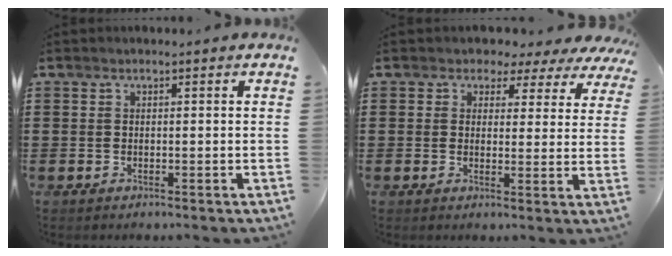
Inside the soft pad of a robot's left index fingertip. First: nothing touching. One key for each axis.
{"total": 2.8, "fx": 2.0, "fy": 1.8, "fz": 0.4, "tx": -0.020, "ty": -0.011, "tz": 0.031}